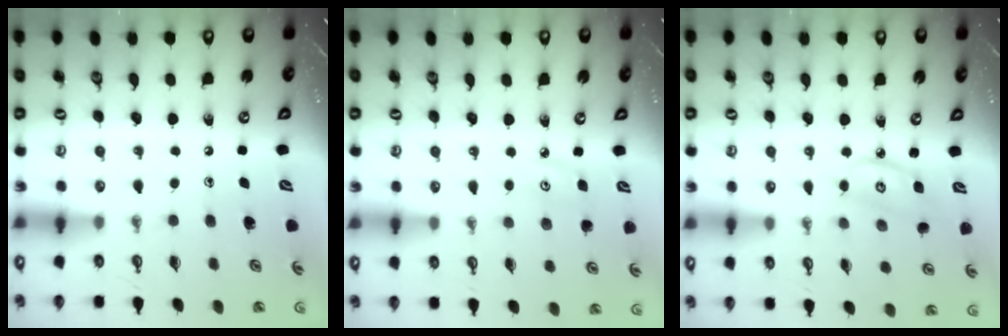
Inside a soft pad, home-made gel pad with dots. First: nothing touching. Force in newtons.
{"total": 4.4, "press": 4.4, "slide": 0.3}
{"total": 4.7, "press": 4.7, "slide": 0.3}